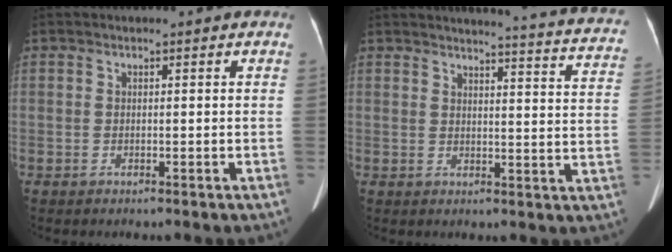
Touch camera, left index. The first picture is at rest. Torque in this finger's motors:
{"motor_torque": [-0.13, -1.23, 0.00, 0.05]}